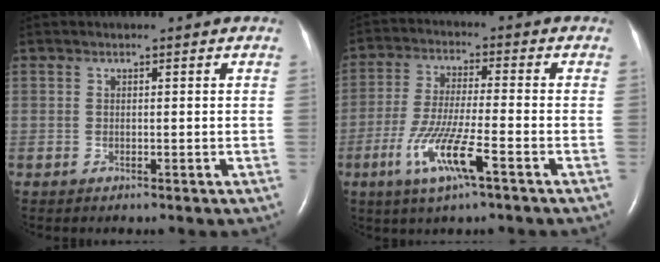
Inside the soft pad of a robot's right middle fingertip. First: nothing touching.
{"total": 9.5, "force": [-4.4, 0.4, 8.4], "torque": [-0.168, -0.016, -0.084]}